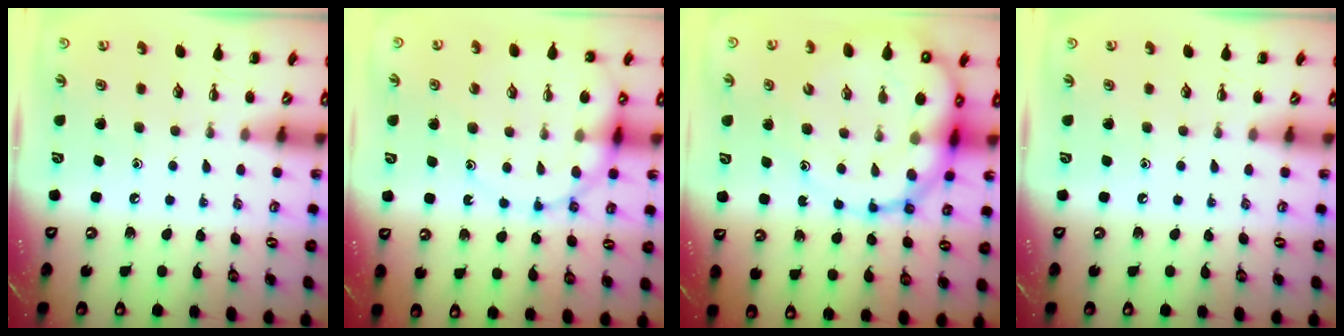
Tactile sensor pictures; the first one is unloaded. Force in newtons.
{"total": 15.0, "press": 14.3, "slide": 4.5}
{"total": 20.8, "press": 20.1, "slide": 5.4}
{"total": 0.0}